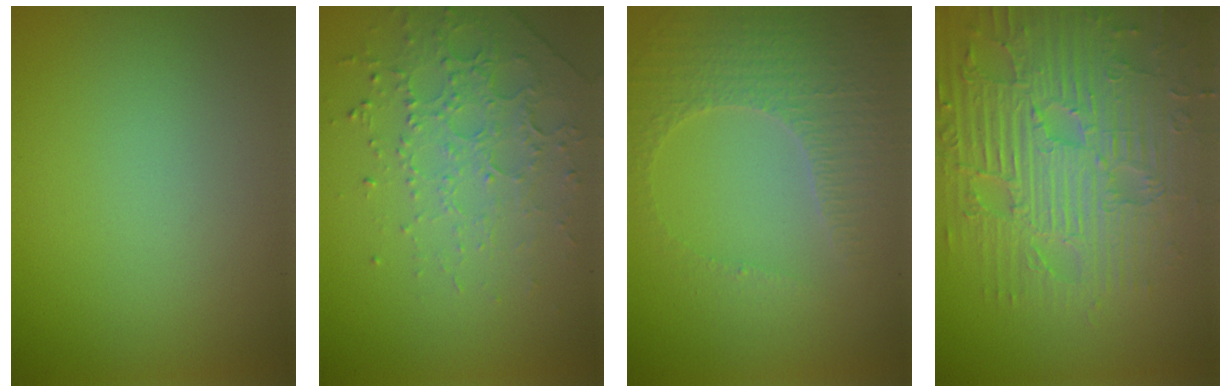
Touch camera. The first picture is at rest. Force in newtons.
{"total": 4.4, "press": 3.1, "slide": 3.2}
{"total": 3.4, "press": 3.2, "slide": 1.1}
{"total": 9.4, "press": 6.9, "slide": 6.5}